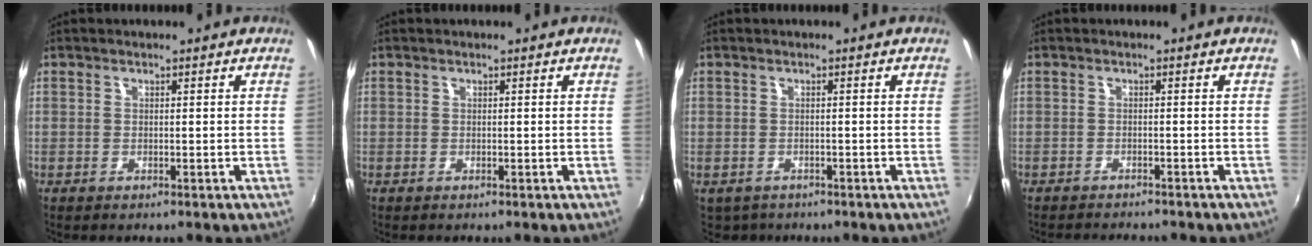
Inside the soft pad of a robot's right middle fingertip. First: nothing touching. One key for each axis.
{"total": 0.0}
{"total": 1.8, "fx": -1.1, "fy": 1.4, "fz": 0.3, "tx": -0.011, "ty": -0.006, "tz": -0.015}
{"total": 4.6, "fx": -4.3, "fy": 0.6, "fz": 1.4, "tx": -0.039, "ty": -0.016, "tz": -0.067}